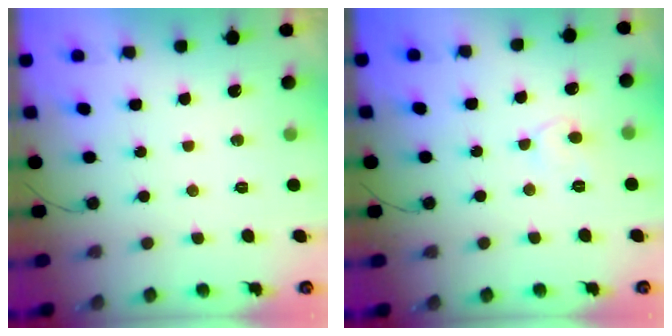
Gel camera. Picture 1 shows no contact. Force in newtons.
{"total": 6.9, "press": 6.9, "slide": 0.4}